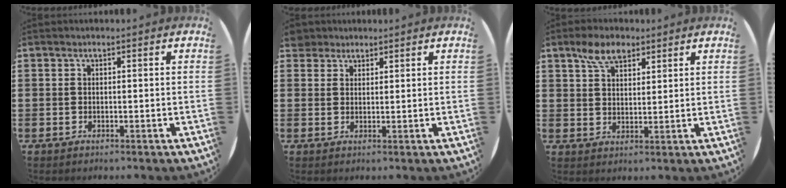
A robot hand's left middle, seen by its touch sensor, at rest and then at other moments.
{"total": 2.5, "force": [2.2, 1.1, 0.0], "torque": [0.002, 0.003, 0.043]}
{"total": 5.2, "force": [3.5, 2.6, 2.7], "torque": [-0.046, 0.004, 0.062]}